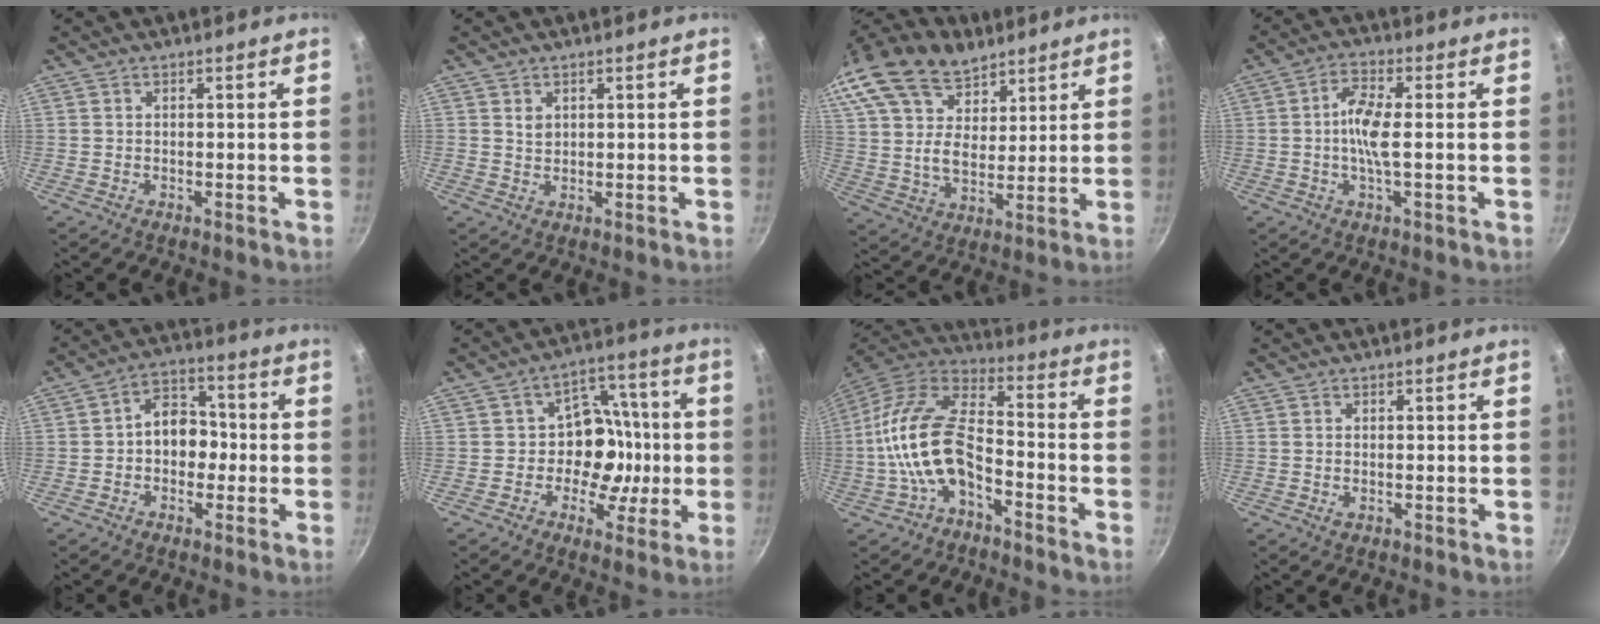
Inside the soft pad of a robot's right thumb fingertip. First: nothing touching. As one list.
[{"total": 1.6, "force": [0.7, 1.3, 0.8], "torque": [-0.008, -0.003, 0.011]}, {"total": 27.5, "force": [18.0, 16.5, 12.8], "torque": [-0.281, -0.006, 0.327]}, {"total": 6.3, "force": [-0.3, 1.6, 6.1], "torque": [-0.130, 0.013, -0.012]}, {"total": 8.3, "force": [-1.1, 6.3, 5.3], "torque": [-0.032, 0.031, -0.028]}, {"total": 11.8, "force": [-1.5, 9.6, 6.7], "torque": [-0.046, 0.027, -0.031]}, {"total": 15.4, "force": [-4.9, 8.2, 12.0], "torque": [-0.221, 0.047, -0.105]}, {"total": 0.8, "force": [-0.2, 0.5, 0.6], "torque": [-0.013, 0.001, -0.003]}]